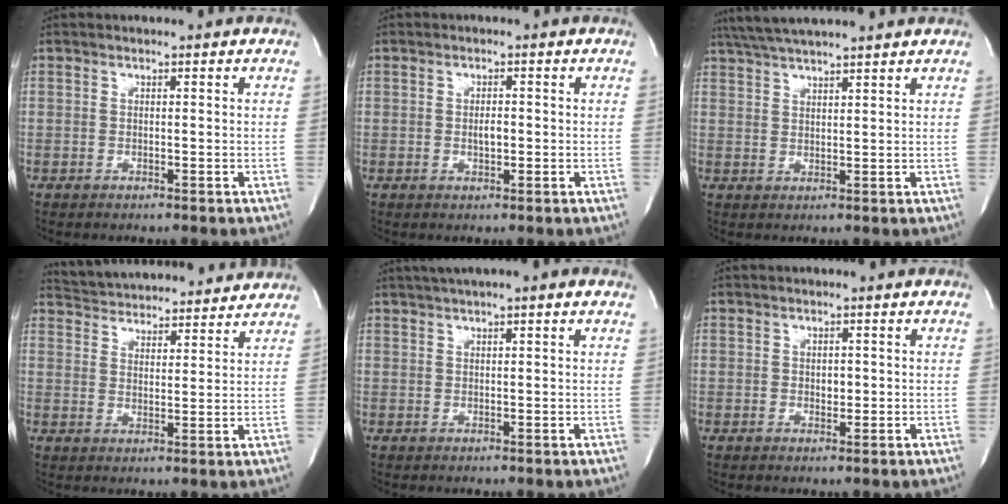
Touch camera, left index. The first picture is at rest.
{"total": 1.7, "force": [-0.2, 0.7, 1.6], "torque": [-0.030, 0.001, -0.001]}
{"total": 10.4, "force": [9.1, 0.1, 4.9], "torque": [-0.089, 0.036, 0.140]}
{"total": 17.0, "force": [16.3, 3.1, 3.7], "torque": [-0.064, 0.025, 0.230]}
{"total": 6.5, "force": [4.7, 0.4, 4.6], "torque": [-0.074, 0.035, 0.070]}
{"total": 1.3, "force": [0.1, 0.8, 0.9], "torque": [-0.013, 0.000, 0.003]}